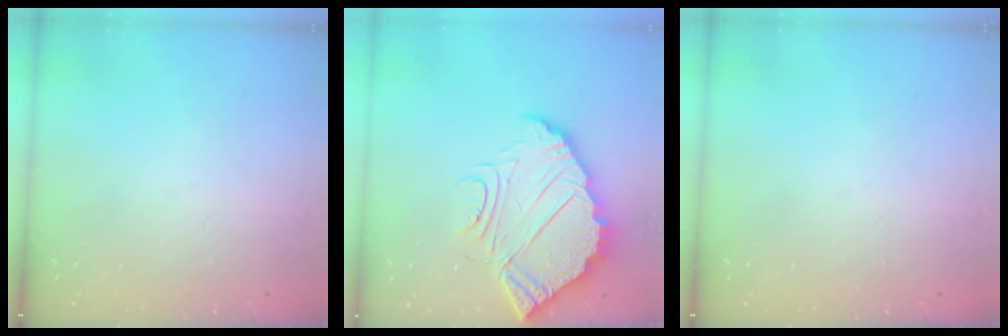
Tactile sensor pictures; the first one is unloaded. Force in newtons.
{"total": 12.7, "press": 12.7, "slide": 0.9}
{"total": 0.0}